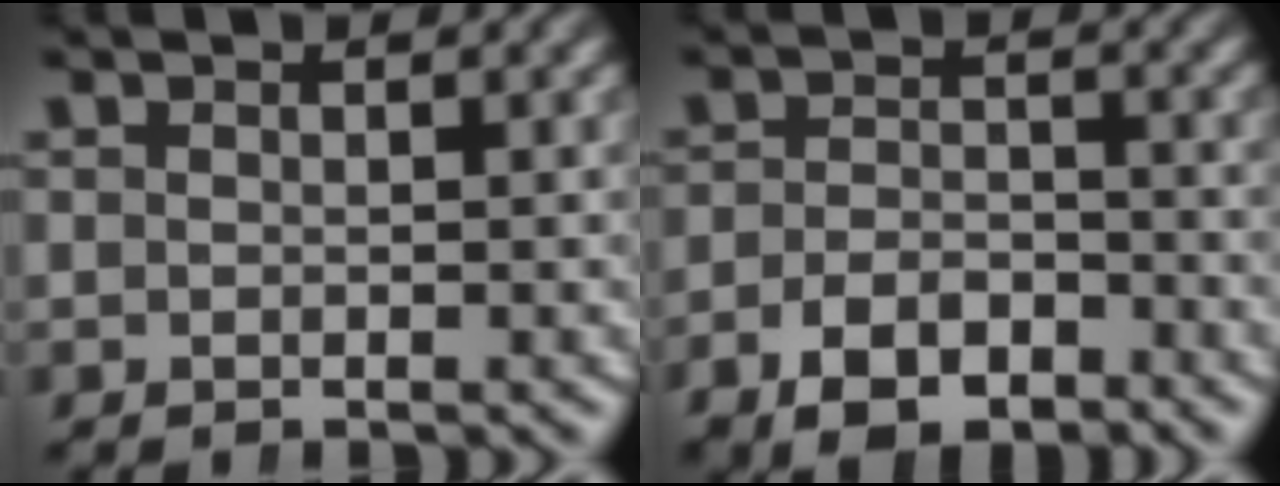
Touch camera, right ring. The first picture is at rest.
{"total": 4.8, "force": [-3.5, 2.2, 2.4], "torque": [-0.028, -0.014, -0.053]}